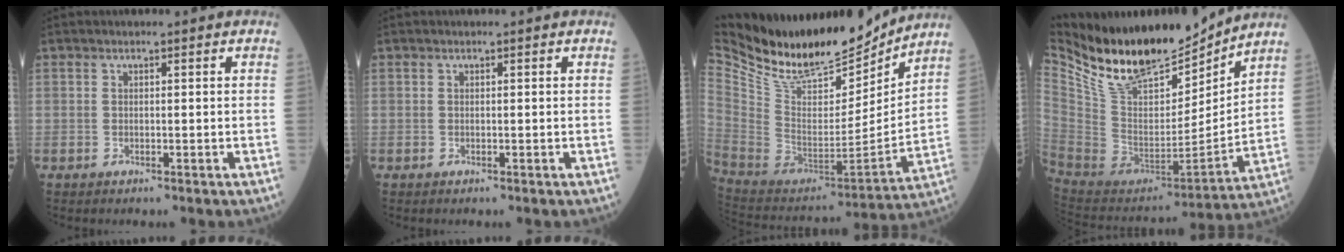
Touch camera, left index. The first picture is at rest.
{"total": 0.0}
{"total": 27.6, "force": [23.3, 8.3, 12.1], "torque": [-0.256, -0.021, 0.388]}
{"total": 19.6, "force": [16.5, 5.7, 8.8], "torque": [-0.163, -0.021, 0.302]}